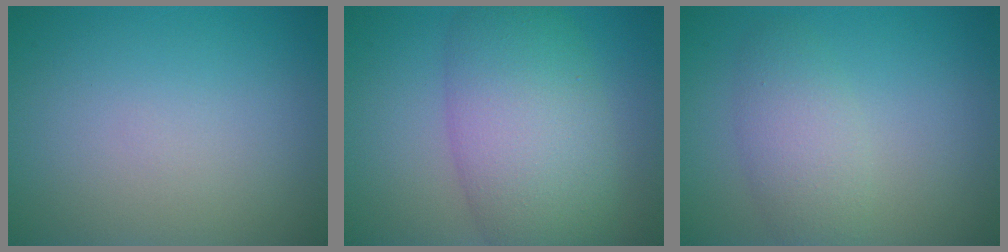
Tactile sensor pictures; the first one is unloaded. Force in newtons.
{"total": 8.6, "press": 8.6, "slide": 0.2}
{"total": 3.2, "press": 3.2, "slide": 0.1}